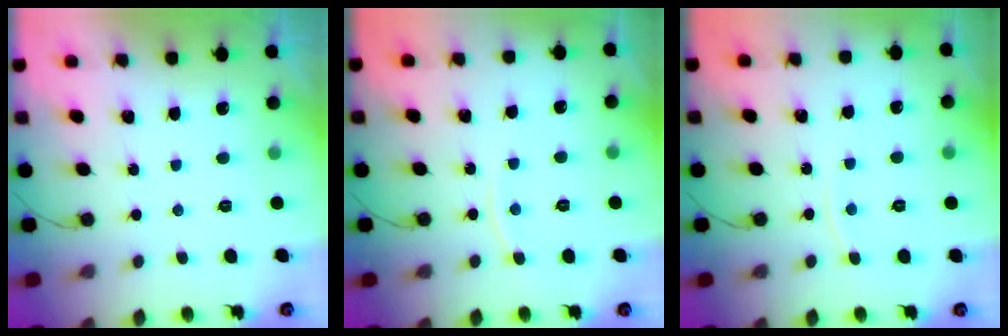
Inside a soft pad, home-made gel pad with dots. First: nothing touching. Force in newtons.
{"total": 4.7, "press": 4.7, "slide": 0.2}
{"total": 3.9, "press": 3.9, "slide": 0.6}